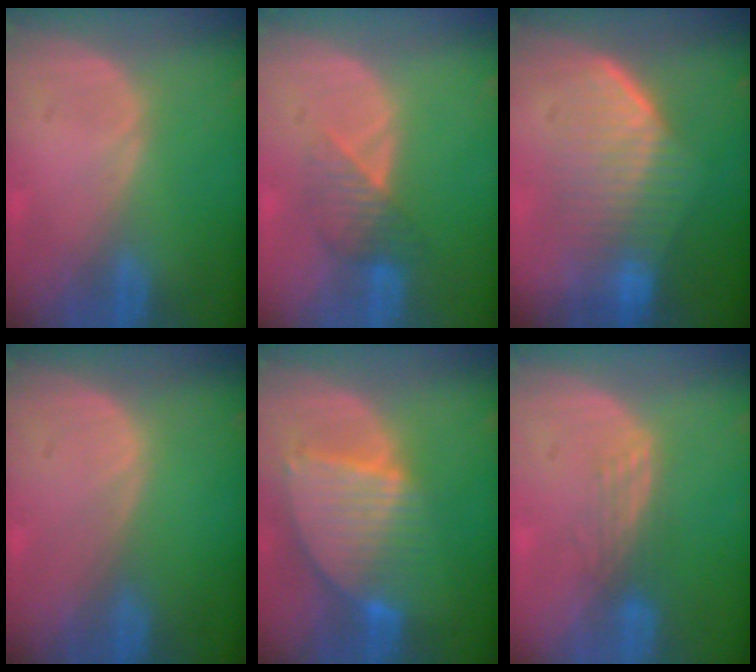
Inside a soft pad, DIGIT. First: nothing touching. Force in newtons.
{"total": 4.0, "press": 3.7, "slide": 1.6}
{"total": 7.3, "press": 7.3, "slide": 0.4}
{"total": 0.0}
{"total": 9.1, "press": 7.7, "slide": 4.8}
{"total": 3.1, "press": 2.6, "slide": 1.7}